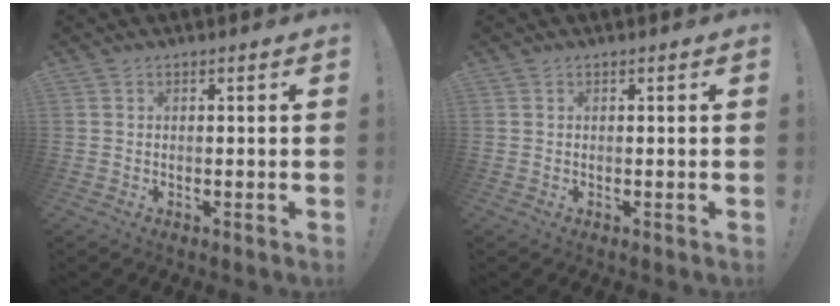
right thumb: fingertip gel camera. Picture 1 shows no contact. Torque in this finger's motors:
{"motor_torque": [0.03, -0.01, -0.06, 0.05, 0.01]}